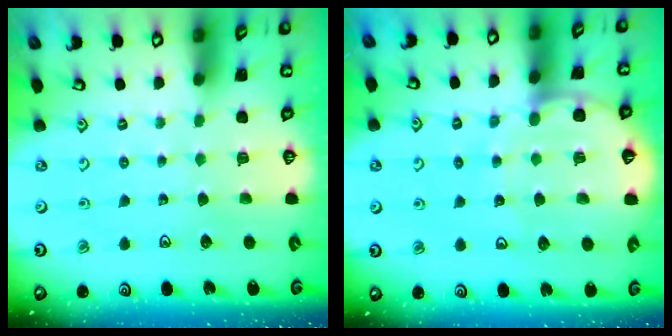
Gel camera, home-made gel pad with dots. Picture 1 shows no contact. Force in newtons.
{"total": 9.3, "press": 9.2, "slide": 1.2}